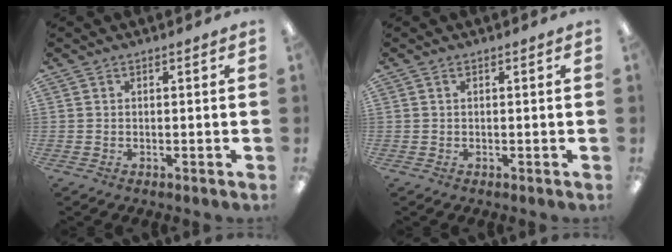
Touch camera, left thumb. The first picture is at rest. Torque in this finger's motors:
{"motor_torque": [0.00, 0.00, 0.00, 0.01, 0.00]}